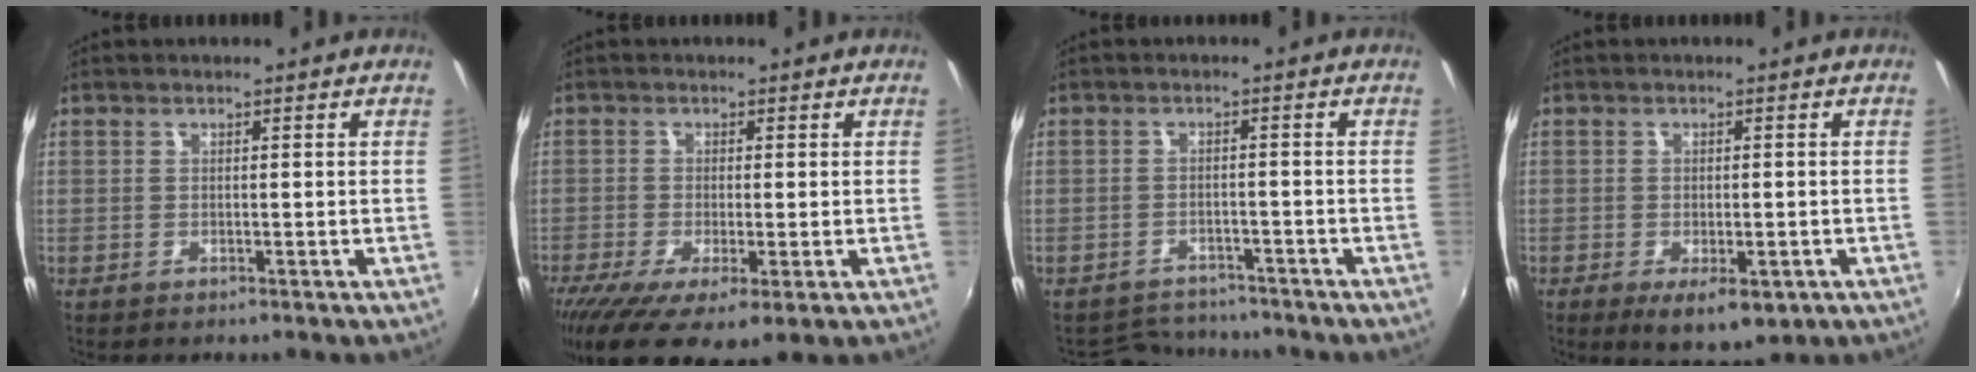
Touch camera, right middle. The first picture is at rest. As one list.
[{"total": 10.5, "force": [-5.2, 2.9, 8.6], "torque": [-0.176, -0.047, -0.087]}, {"total": 6.5, "force": [-6.1, 2.2, 0.5], "torque": [-0.026, 0.004, -0.094]}, {"total": 7.1, "force": [-3.4, 3.2, 5.4], "torque": [-0.091, -0.024, -0.045]}]